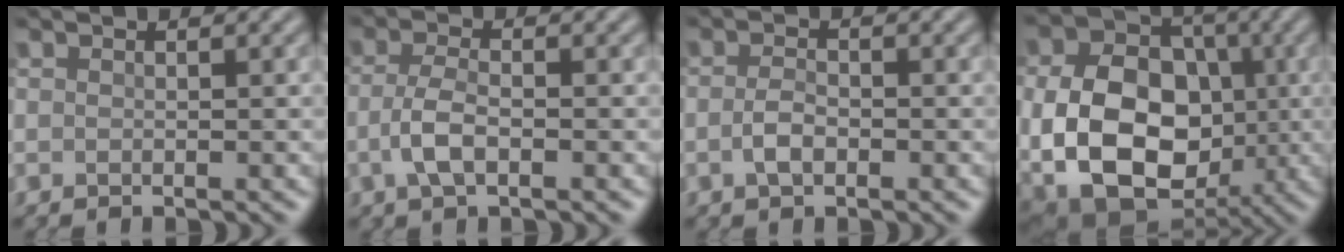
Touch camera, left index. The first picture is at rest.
{"total": 3.0, "force": [-0.8, 1.2, 2.6], "torque": [-0.061, -0.001, -0.022]}
{"total": 1.9, "force": [-0.6, 1.0, 1.5], "torque": [-0.032, 0.001, -0.016]}
{"total": 14.9, "force": [-2.0, 11.2, 9.7], "torque": [-0.164, -0.013, -0.040]}